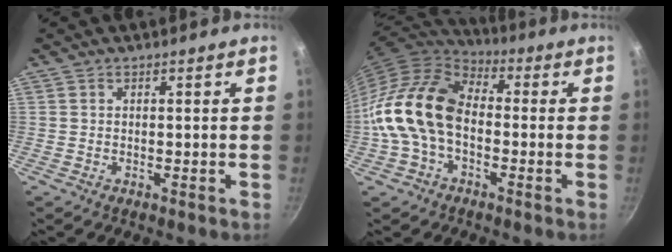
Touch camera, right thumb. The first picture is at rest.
{"total": 15.8, "force": [-2.1, 10.5, 11.5], "torque": [-0.197, 0.041, -0.057]}